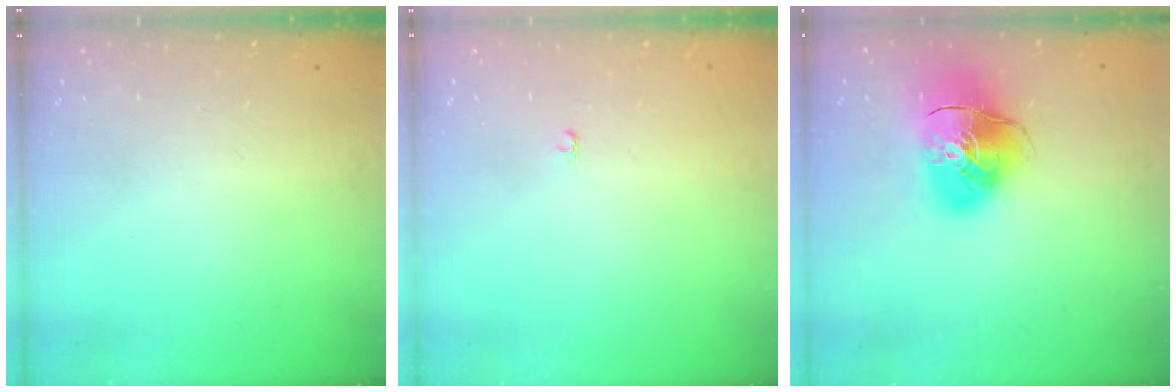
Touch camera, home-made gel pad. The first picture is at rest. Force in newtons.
{"total": 2.1, "press": 2.1, "slide": 0.2}
{"total": 12.3, "press": 12.2, "slide": 1.9}